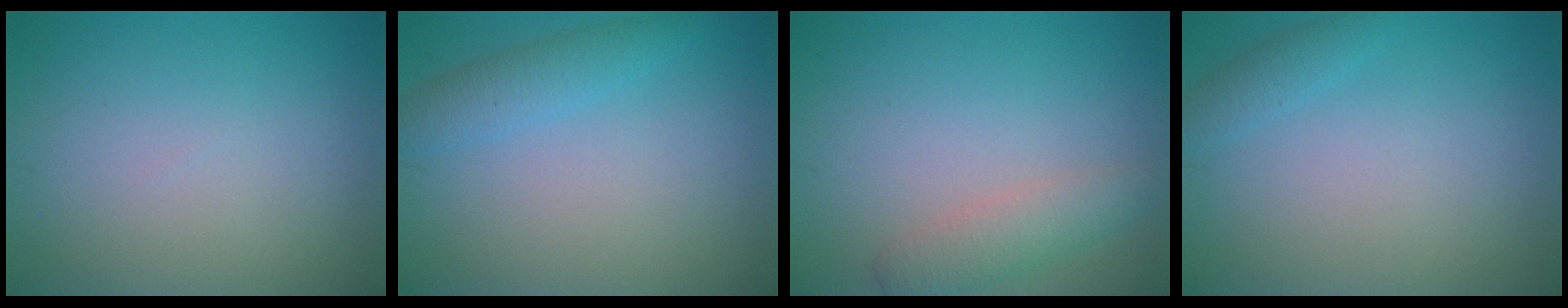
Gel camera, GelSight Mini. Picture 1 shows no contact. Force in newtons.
{"total": 2.2, "press": 2.2, "slide": 0.2}
{"total": 2.6, "press": 2.6, "slide": 0.1}
{"total": 1.3, "press": 1.3, "slide": 0.1}